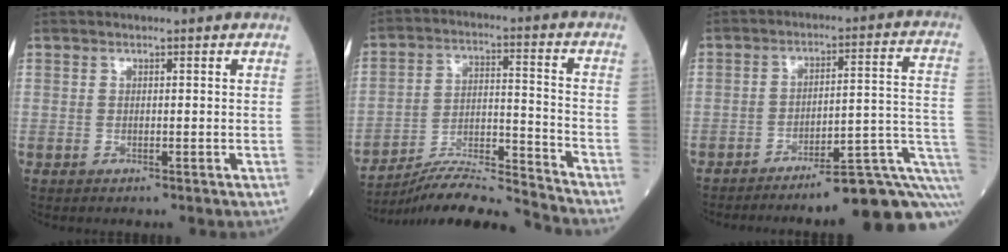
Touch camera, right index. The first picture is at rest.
{"total": 12.9, "force": [-12.5, -1.6, 2.6], "torque": [-0.043, 0.021, -0.225]}
{"total": 15.6, "force": [-11.3, 0.2, 10.7], "torque": [-0.064, 0.039, -0.162]}